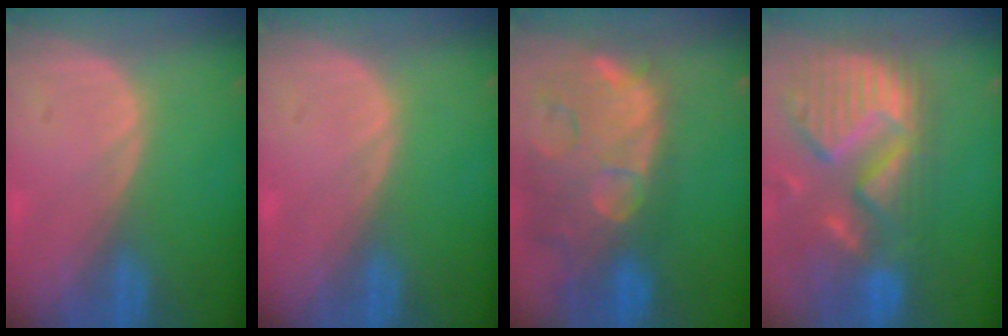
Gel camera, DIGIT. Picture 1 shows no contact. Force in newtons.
{"total": 0.0}
{"total": 14.9, "press": 11.9, "slide": 9.0}
{"total": 14.0, "press": 11.7, "slide": 7.8}